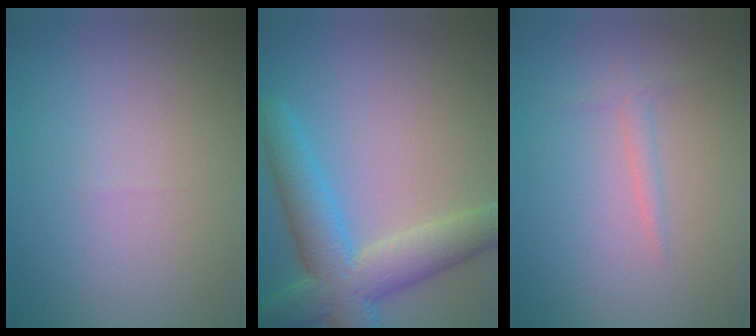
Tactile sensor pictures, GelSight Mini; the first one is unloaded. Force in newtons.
{"total": 7.7, "press": 7.7, "slide": 0.3}
{"total": 1.1, "press": 1.1, "slide": 0.0}